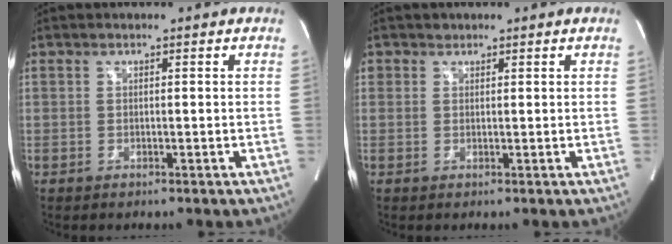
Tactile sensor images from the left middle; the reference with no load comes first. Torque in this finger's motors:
{"motor_torque": [0.07, 0.01, -0.13, 0.01]}